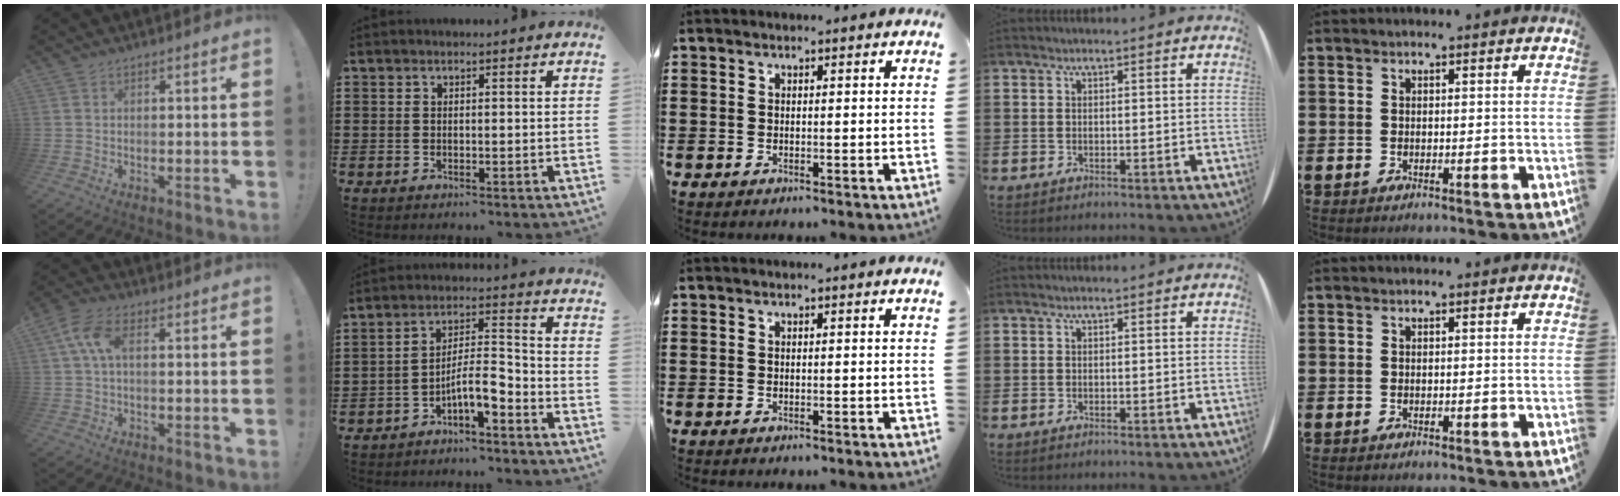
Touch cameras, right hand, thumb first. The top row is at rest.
{"thumb": {"total": 7.9, "force": [1.5, 3.9, 6.7], "torque": [-0.144, 0.005, 0.028]}, "index": {"total": 7.0, "force": [-4.4, 1.8, 5.1], "torque": [-0.102, 0.003, -0.085]}}